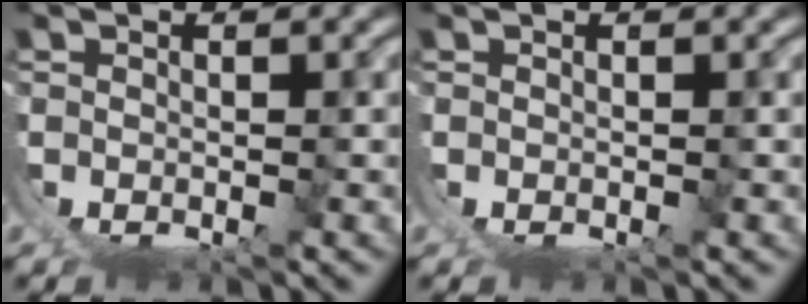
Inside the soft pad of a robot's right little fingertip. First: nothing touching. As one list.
[{"total": 0.0}]